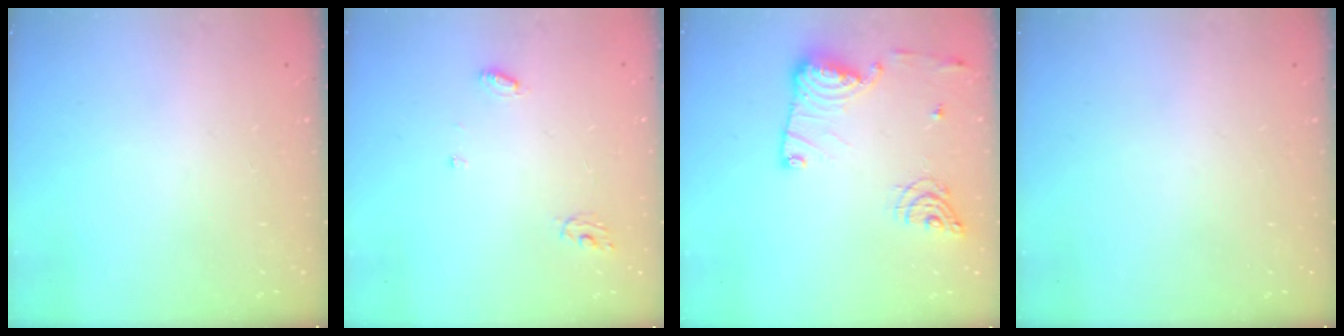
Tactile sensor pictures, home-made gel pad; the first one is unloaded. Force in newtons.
{"total": 5.1, "press": 5.1, "slide": 0.4}
{"total": 13.9, "press": 13.9, "slide": 0.8}
{"total": 0.0}